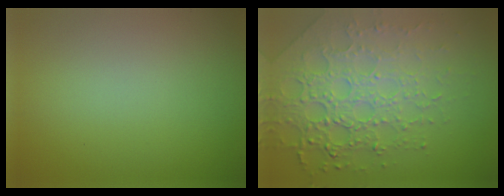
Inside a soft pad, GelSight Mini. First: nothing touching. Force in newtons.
{"total": 8.1, "press": 5.6, "slide": 5.9}